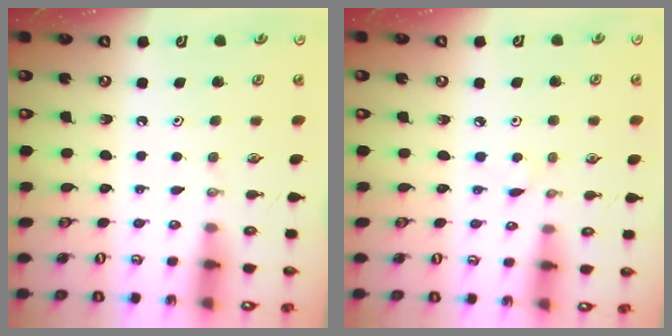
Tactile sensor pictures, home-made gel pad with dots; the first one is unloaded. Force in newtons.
{"total": 2.7, "press": 2.7, "slide": 0.3}